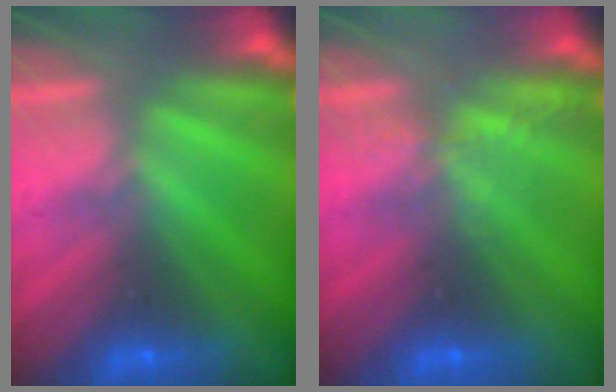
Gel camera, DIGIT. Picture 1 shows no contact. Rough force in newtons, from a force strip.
{"total": 2.2}